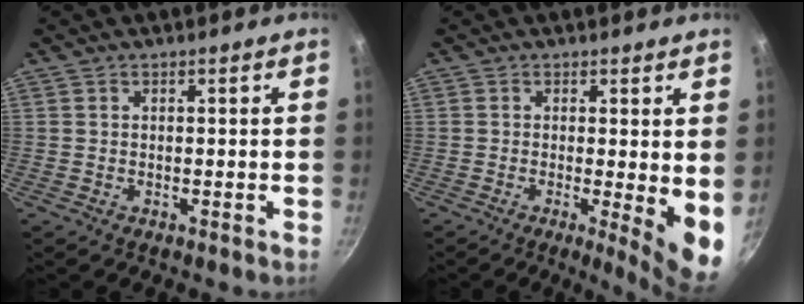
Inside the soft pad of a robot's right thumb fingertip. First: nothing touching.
{"total": 7.8, "force": [-0.2, 1.5, 7.6], "torque": [-0.096, -0.024, -0.002]}